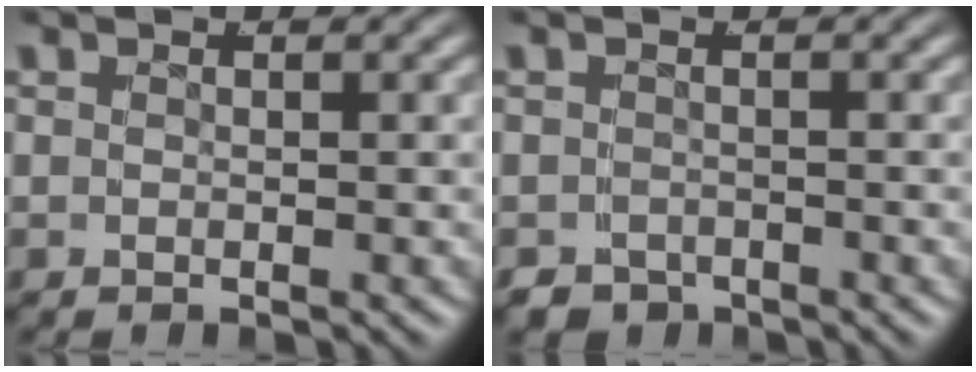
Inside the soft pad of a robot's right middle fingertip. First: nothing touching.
{"total": 3.4, "force": [-2.9, 1.8, 0.3], "torque": [0.009, -0.012, -0.047]}